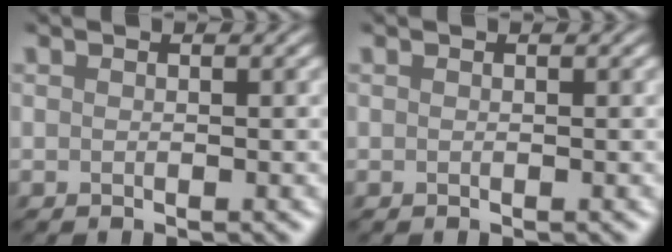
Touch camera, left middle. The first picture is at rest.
{"total": 0.0}